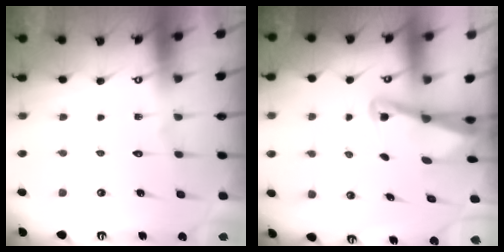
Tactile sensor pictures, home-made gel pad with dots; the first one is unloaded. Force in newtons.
{"total": 2.7, "press": 2.6, "slide": 0.6}